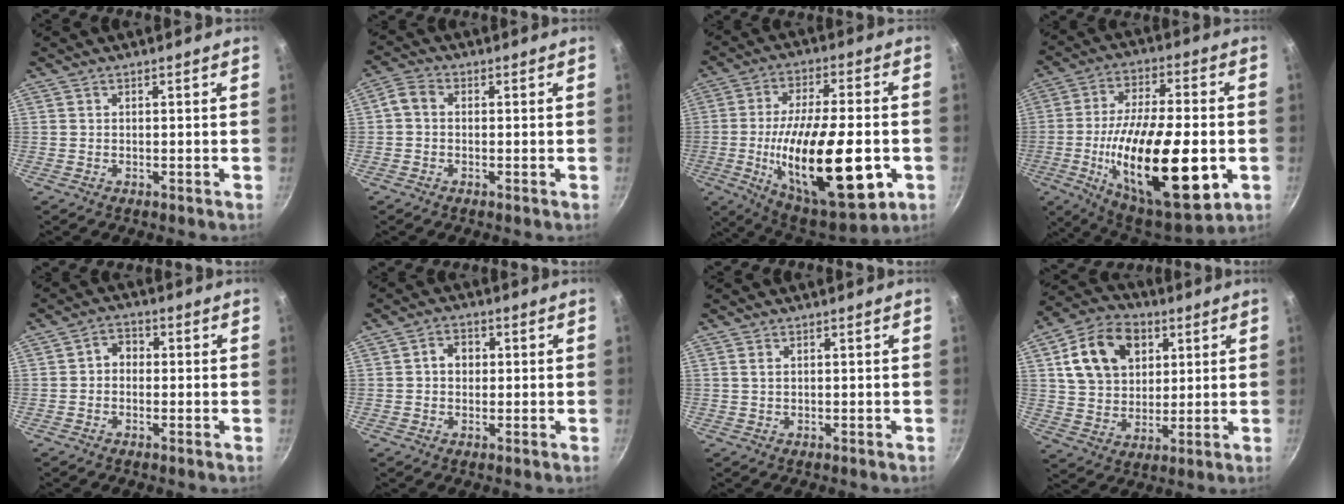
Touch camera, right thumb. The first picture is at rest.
{"total": 3.0, "force": [-0.5, 2.2, 1.9], "torque": [-0.043, 0.015, -0.021]}
{"total": 26.4, "force": [-5.8, 9.7, 23.8], "torque": [-0.380, 0.005, -0.085]}
{"total": 27.2, "force": [-5.8, 10.2, 24.6], "torque": [-0.403, 0.004, -0.089]}
{"total": 3.5, "force": [-0.3, 2.9, 1.9], "torque": [-0.012, 0.011, -0.014]}
{"total": 3.9, "force": [0.4, 3.3, 2.2], "torque": [-0.015, 0.007, 0.001]}
{"total": 0.9, "force": [0.4, 0.5, 0.7], "torque": [-0.013, 0.002, 0.007]}
{"total": 15.5, "force": [5.2, 11.5, 9.0], "torque": [-0.137, -0.002, 0.086]}